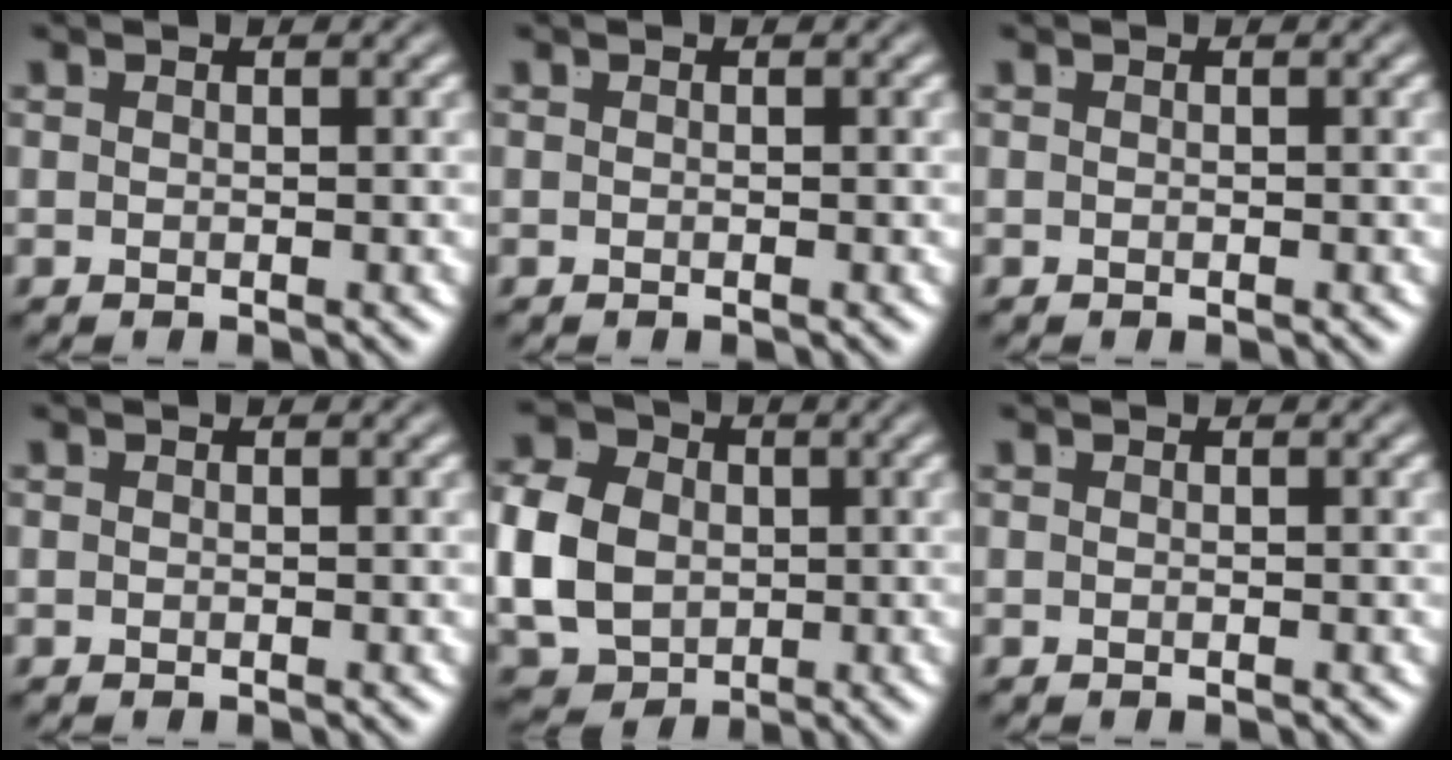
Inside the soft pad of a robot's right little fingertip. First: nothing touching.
{"total": 0.0}
{"total": 0.0}
{"total": 0.0}
{"total": 10.8, "force": [-0.8, 9.5, 4.9], "torque": [-0.118, -0.045, -0.004]}
{"total": 0.0}